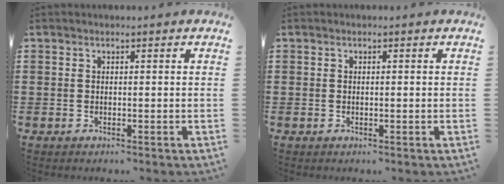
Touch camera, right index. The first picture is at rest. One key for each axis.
{"total": 0.0}